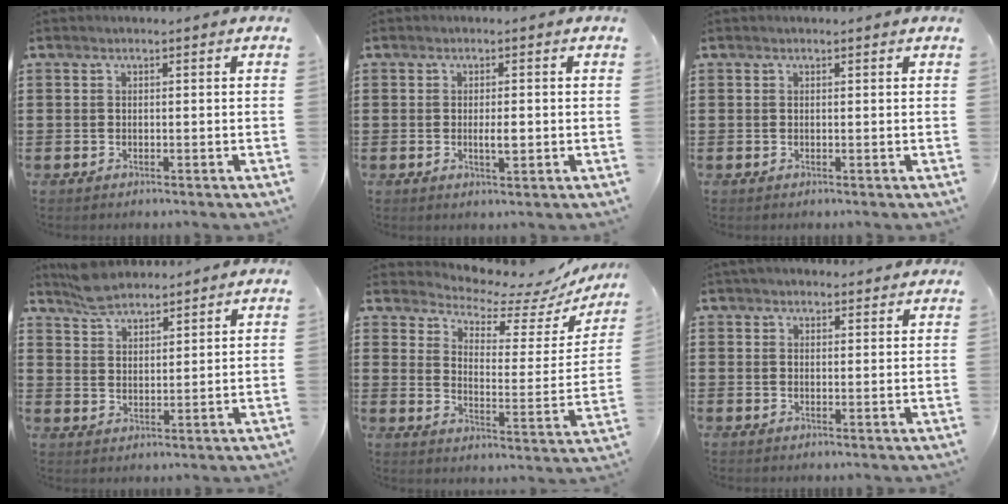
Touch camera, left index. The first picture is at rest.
{"total": 2.4, "force": [-0.1, 0.8, 2.3], "torque": [-0.042, -0.002, -0.002]}
{"total": 0.0}
{"total": 5.4, "force": [4.9, 2.0, 1.2], "torque": [-0.039, -0.005, 0.093]}
{"total": 5.6, "force": [5.2, 1.1, 1.8], "torque": [-0.049, -0.047, 0.081]}
{"total": 2.6, "force": [2.3, 1.0, 0.5], "torque": [-0.016, 0.002, 0.045]}